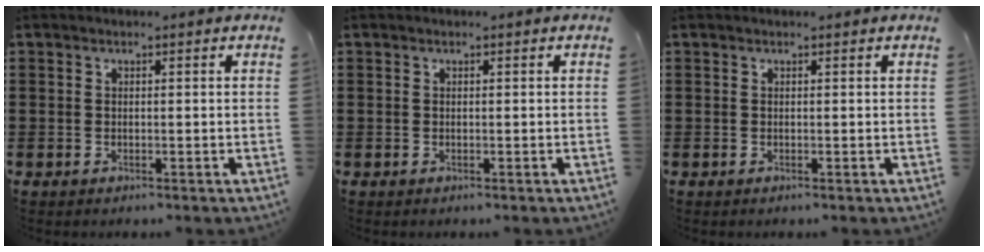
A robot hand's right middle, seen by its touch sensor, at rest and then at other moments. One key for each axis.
{"total": 0.0}
{"total": 0.0}